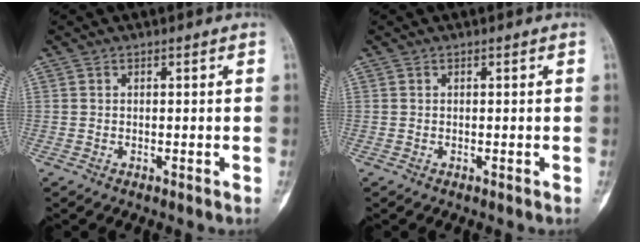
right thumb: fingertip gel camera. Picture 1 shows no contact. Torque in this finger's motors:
{"motor_torque": [0.19, 0.03, 0.06, -0.11, 0.11]}